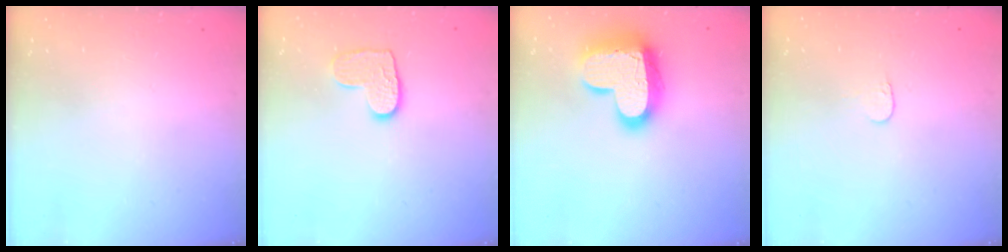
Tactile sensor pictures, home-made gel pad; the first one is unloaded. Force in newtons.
{"total": 8.9, "press": 8.9, "slide": 0.4}
{"total": 17.8, "press": 17.8, "slide": 1.5}
{"total": 3.6, "press": 3.6, "slide": 0.3}